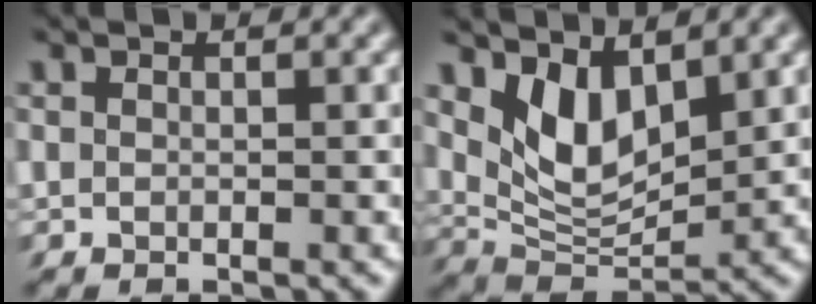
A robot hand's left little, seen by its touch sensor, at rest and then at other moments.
{"total": 5.2, "force": [2.3, 2.1, 4.1], "torque": [-0.074, -0.016, 0.039]}